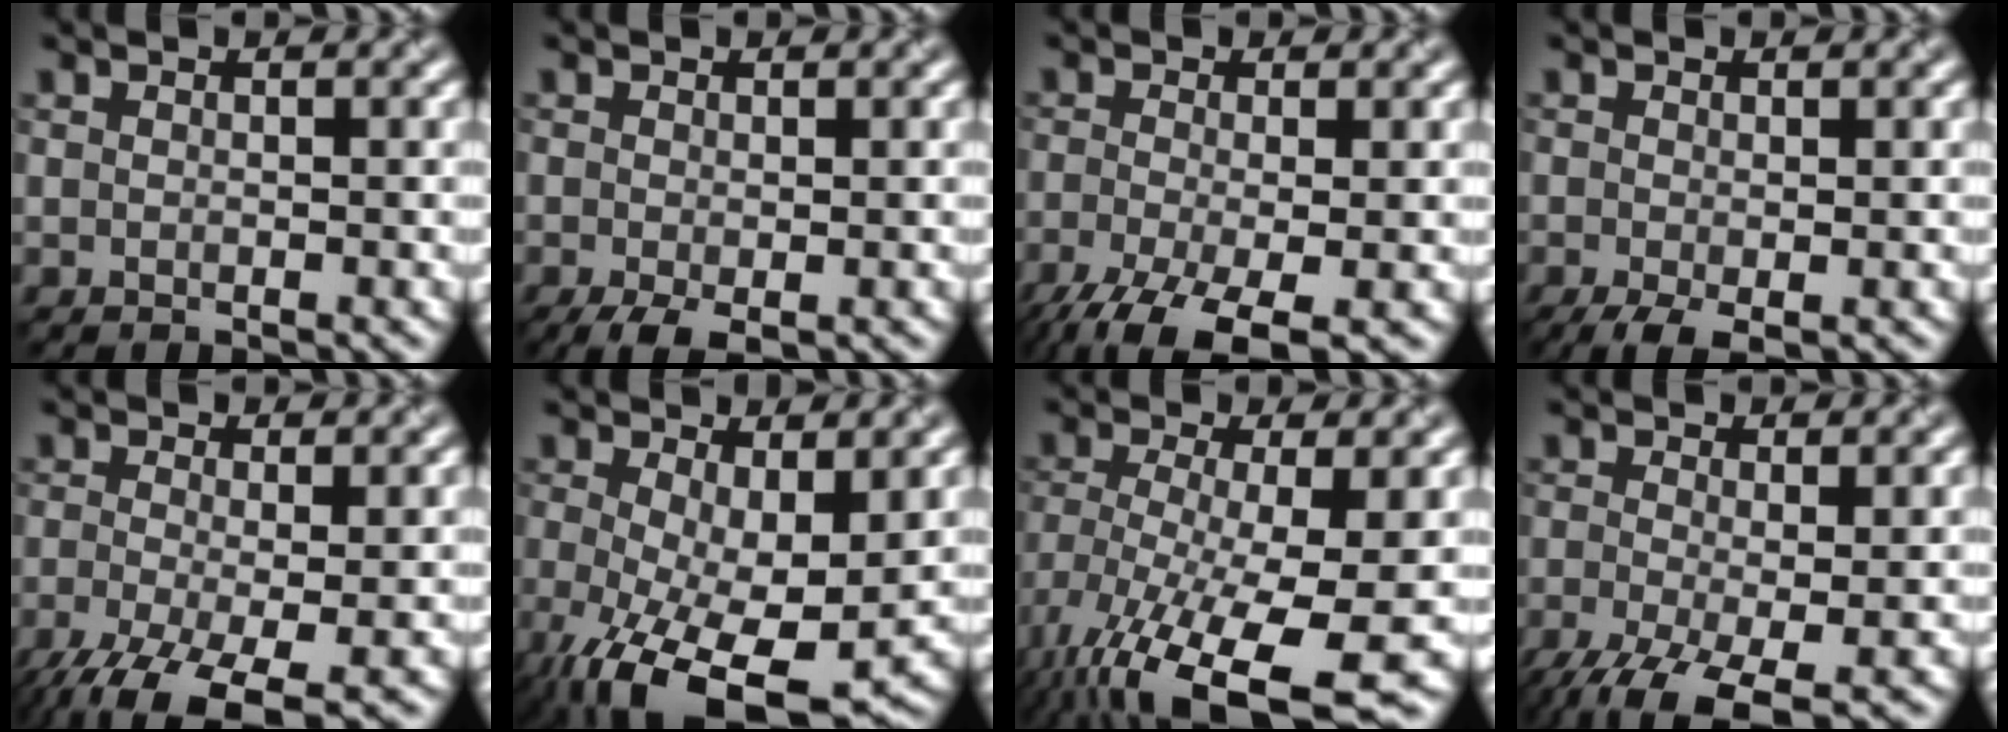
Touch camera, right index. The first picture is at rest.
{"total": 2.5, "force": [-1.2, 0.9, 2.0], "torque": [-0.041, -0.009, -0.023]}
{"total": 8.1, "force": [-4.7, 2.6, 6.1], "torque": [-0.129, -0.031, -0.083]}
{"total": 2.7, "force": [-1.3, 0.8, 2.2], "torque": [-0.045, -0.008, -0.025]}
{"total": 8.8, "force": [-4.8, 3.0, 6.8], "torque": [-0.144, -0.037, -0.081]}
{"total": 10.4, "force": [-3.1, 4.3, 8.9], "torque": [-0.170, -0.029, -0.045]}
{"total": 13.7, "force": [-7.2, 3.9, 11.0], "torque": [-0.215, -0.030, -0.112]}
{"total": 7.9, "force": [-4.1, 2.8, 6.1], "torque": [-0.135, -0.031, -0.074]}